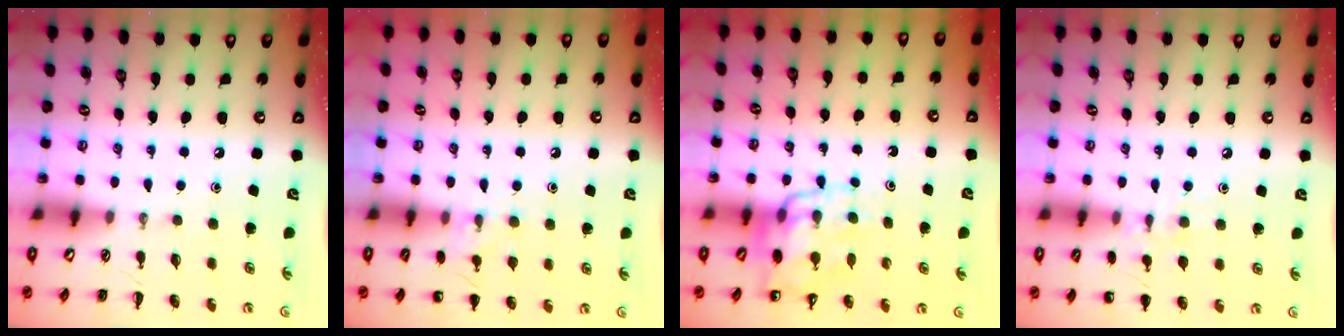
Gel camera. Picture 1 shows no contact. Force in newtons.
{"total": 8.6, "press": 8.3, "slide": 2.0}
{"total": 14.5, "press": 14.0, "slide": 4.0}
{"total": 8.2, "press": 7.9, "slide": 2.1}